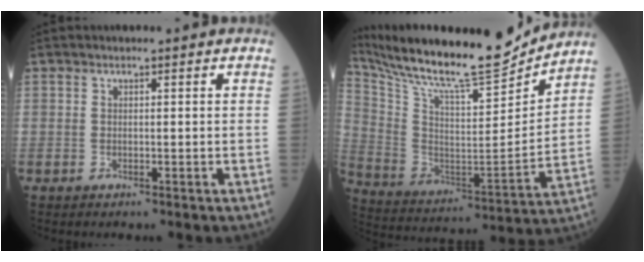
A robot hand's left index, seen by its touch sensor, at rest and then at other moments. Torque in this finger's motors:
{"motor_torque": [0.94, -1.19, 0.17, 0.06]}